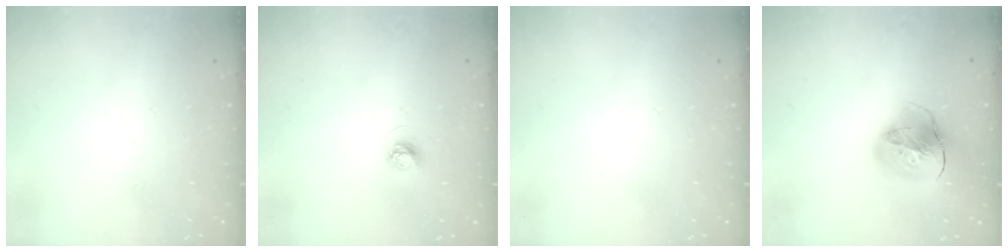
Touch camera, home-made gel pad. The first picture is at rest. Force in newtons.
{"total": 3.4, "press": 3.4, "slide": 0.4}
{"total": 0.0}
{"total": 17.8, "press": 17.7, "slide": 2.1}